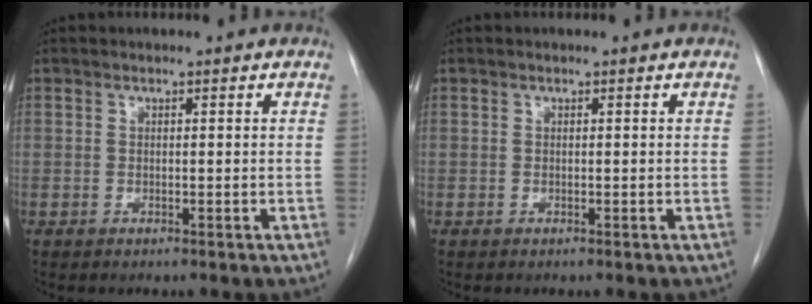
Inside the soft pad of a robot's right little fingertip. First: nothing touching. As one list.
[{"total": 0.0}]